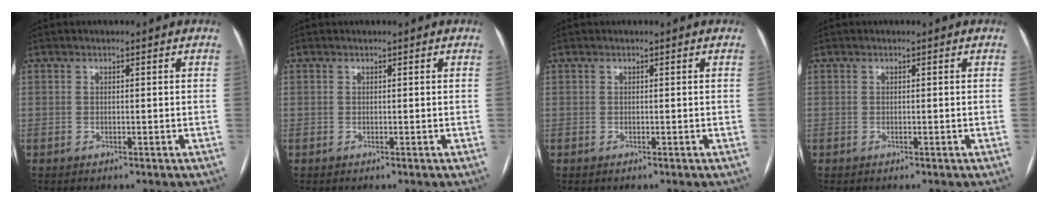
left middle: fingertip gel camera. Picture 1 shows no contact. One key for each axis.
{"total": 0.0}
{"total": 0.0}
{"total": 0.0}